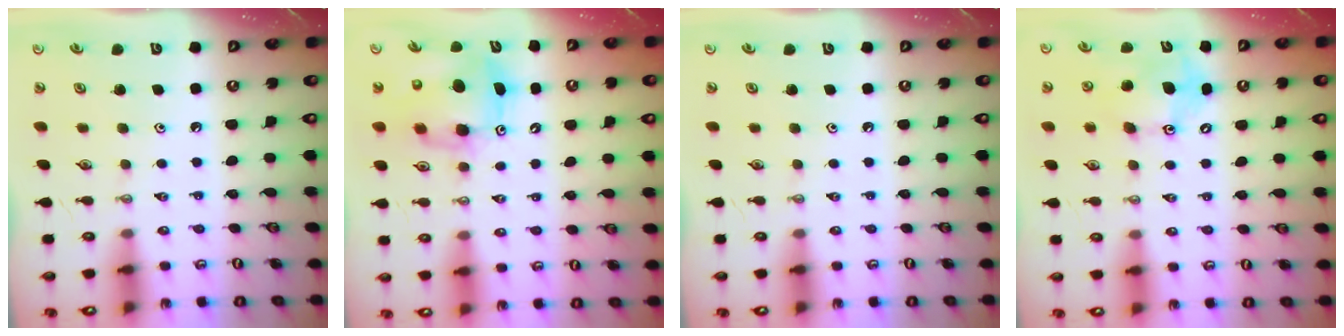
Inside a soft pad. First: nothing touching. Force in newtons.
{"total": 8.6, "press": 8.6, "slide": 0.7}
{"total": 0.0}
{"total": 12.0, "press": 11.7, "slide": 2.8}